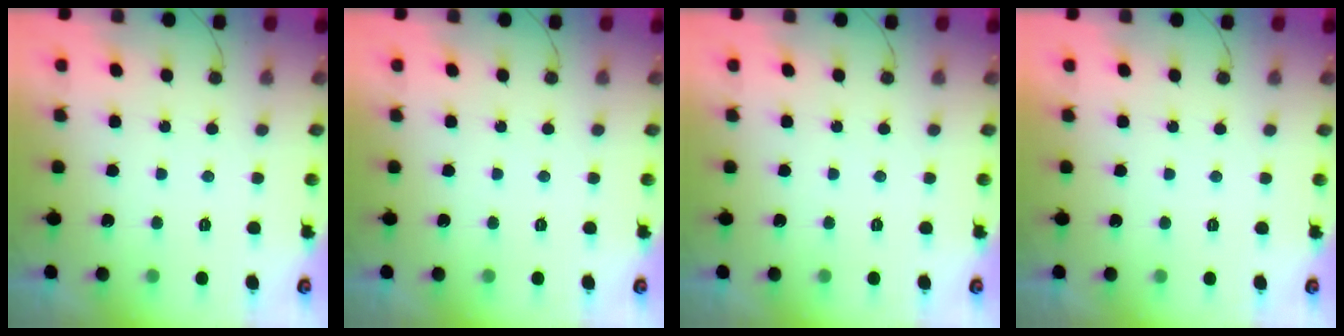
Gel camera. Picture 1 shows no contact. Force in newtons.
{"total": 0.0}
{"total": 0.0}
{"total": 1.8, "press": 1.8, "slide": 0.1}